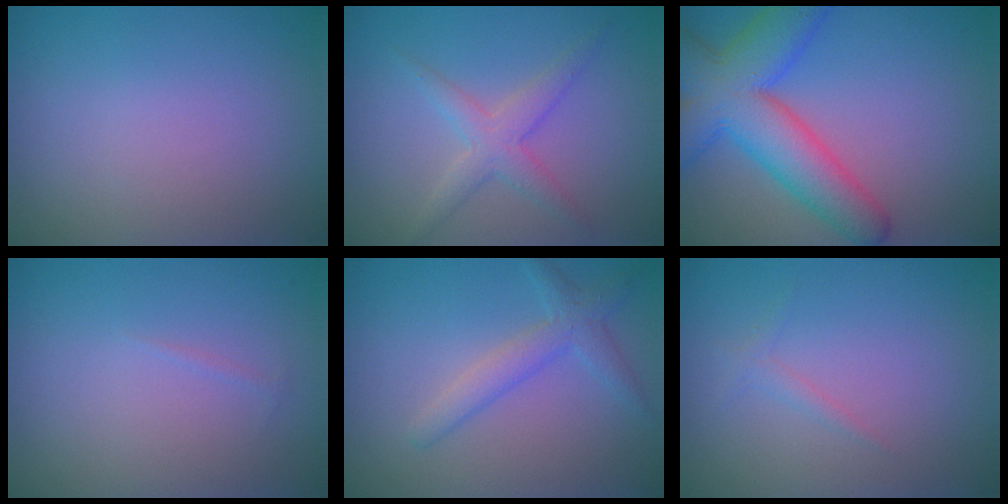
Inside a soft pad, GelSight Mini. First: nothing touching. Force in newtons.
{"total": 2.7, "press": 2.7, "slide": 0.1}
{"total": 9.0, "press": 9.0, "slide": 0.3}
{"total": 0.8, "press": 0.8, "slide": 0.2}
{"total": 2.6, "press": 2.6, "slide": 0.1}
{"total": 0.9, "press": 0.9, "slide": 0.0}